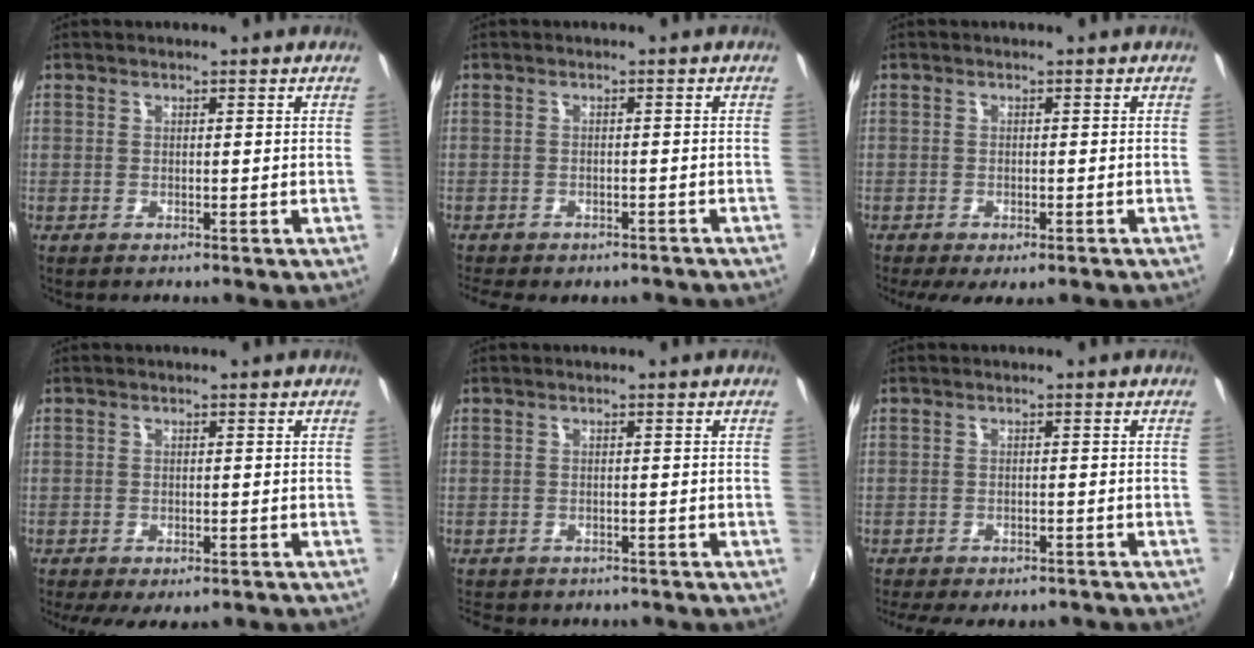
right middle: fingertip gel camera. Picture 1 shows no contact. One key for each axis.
{"total": 7.3, "fx": -6.1, "fy": 2.9, "fz": 3.0, "tx": -0.070, "ty": -0.022, "tz": -0.080}
{"total": 5.3, "fx": -3.6, "fy": 2.2, "fz": 3.2, "tx": -0.075, "ty": -0.025, "tz": -0.056}
{"total": 7.5, "fx": -5.4, "fy": 3.0, "fz": 4.2, "tx": -0.095, "ty": -0.027, "tz": -0.077}
{"total": 5.8, "fx": -4.8, "fy": 2.6, "fz": 2.0, "tx": -0.048, "ty": -0.014, "tz": -0.064}
{"total": 11.0, "fx": -9.3, "fy": 3.5, "fz": 4.7, "tx": -0.106, "ty": -0.022, "tz": -0.123}